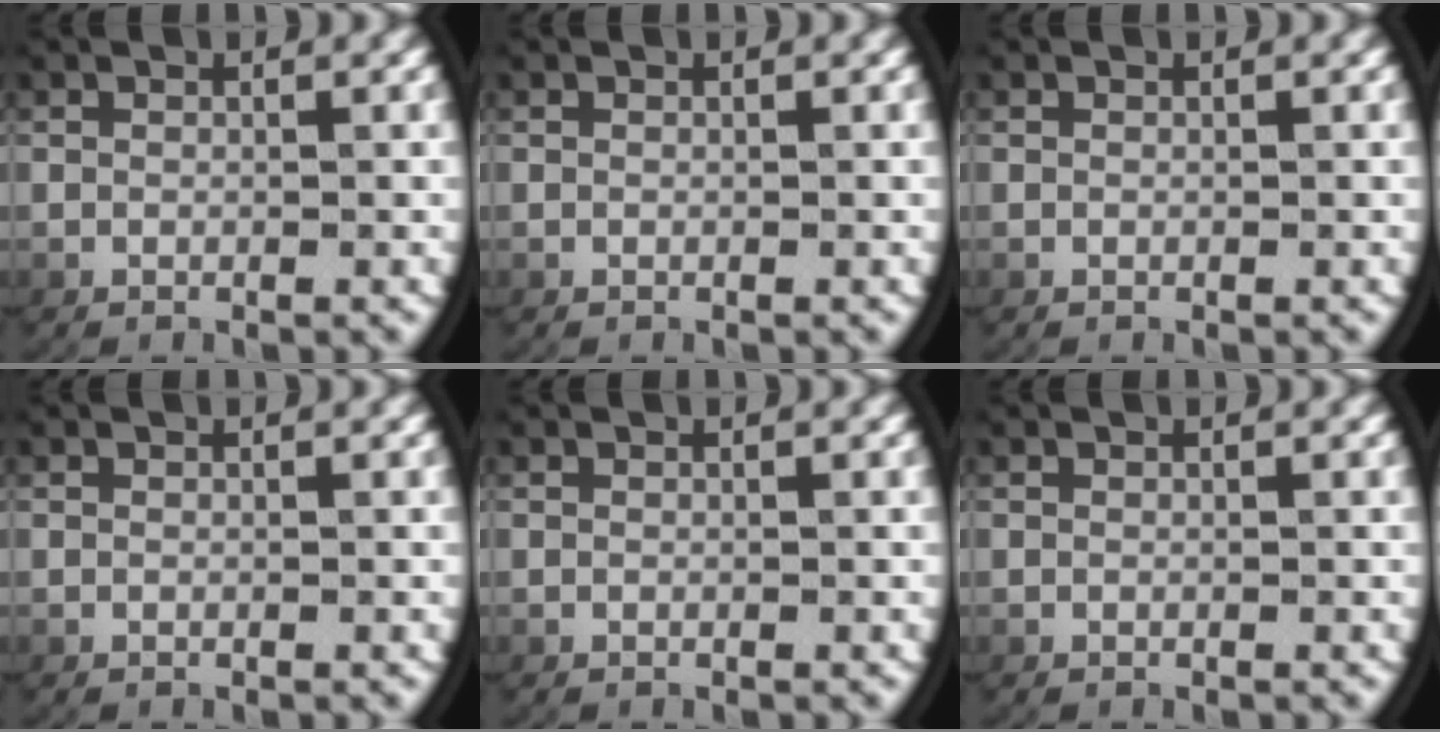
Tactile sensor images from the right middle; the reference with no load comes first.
{"total": 0.0}
{"total": 0.0}
{"total": 0.0}
{"total": 0.0}
{"total": 0.0}